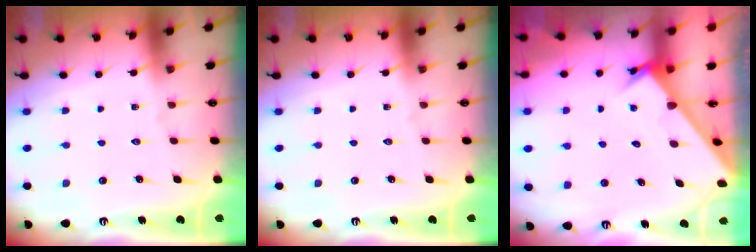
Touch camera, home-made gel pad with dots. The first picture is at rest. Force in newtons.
{"total": 0.0}
{"total": 2.9, "press": 2.9, "slide": 0.1}